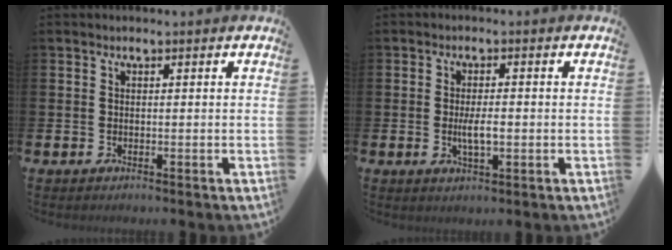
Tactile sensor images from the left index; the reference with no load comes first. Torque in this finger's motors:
{"motor_torque": [0.06, 0.05, 0.41, 0.06]}